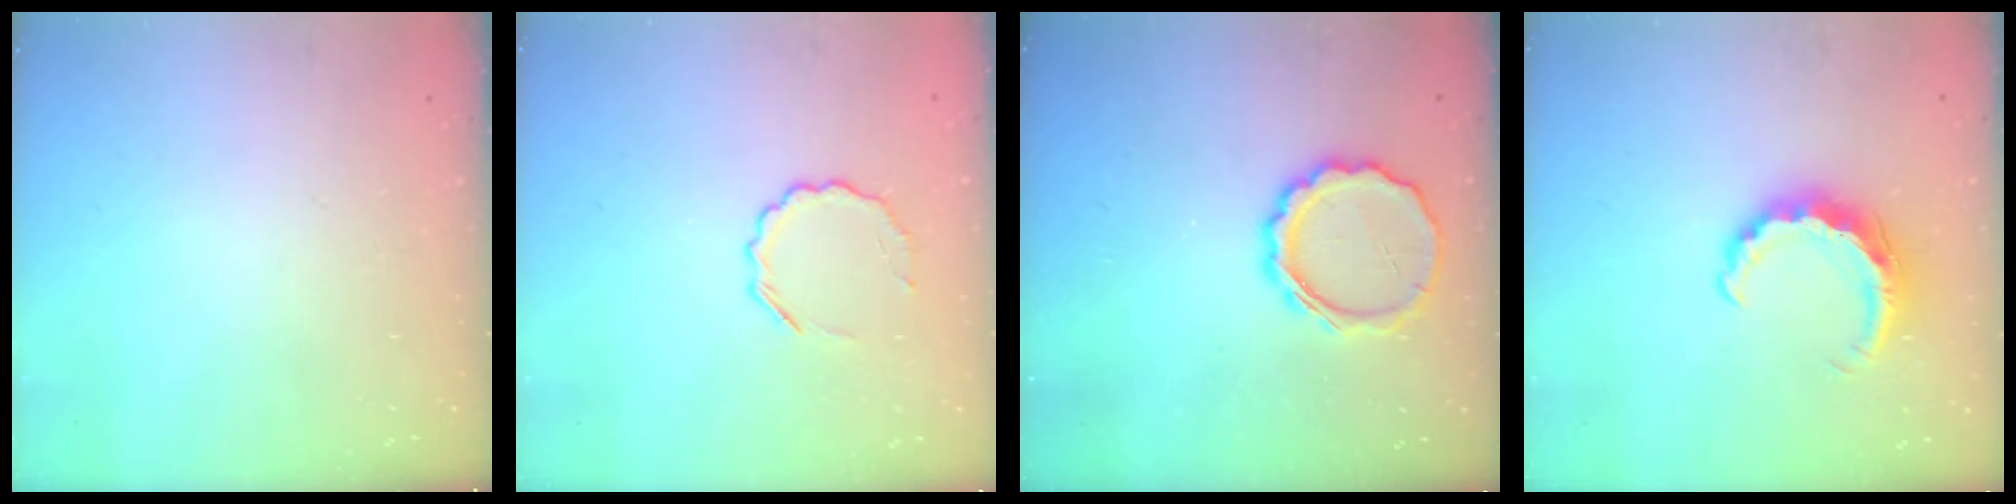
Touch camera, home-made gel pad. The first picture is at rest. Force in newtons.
{"total": 6.3, "press": 6.2, "slide": 1.5}
{"total": 11.1, "press": 10.8, "slide": 2.4}
{"total": 8.4, "press": 8.3, "slide": 1.0}